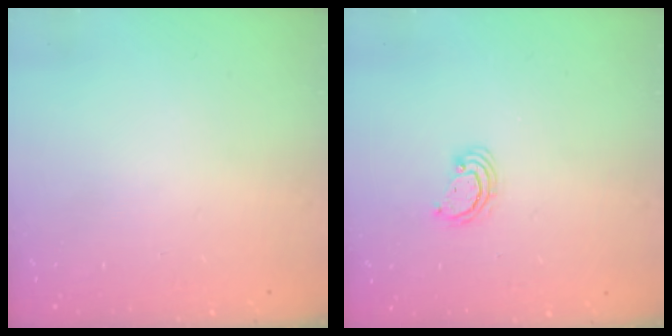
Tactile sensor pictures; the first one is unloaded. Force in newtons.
{"total": 3.1, "press": 3.1, "slide": 0.3}